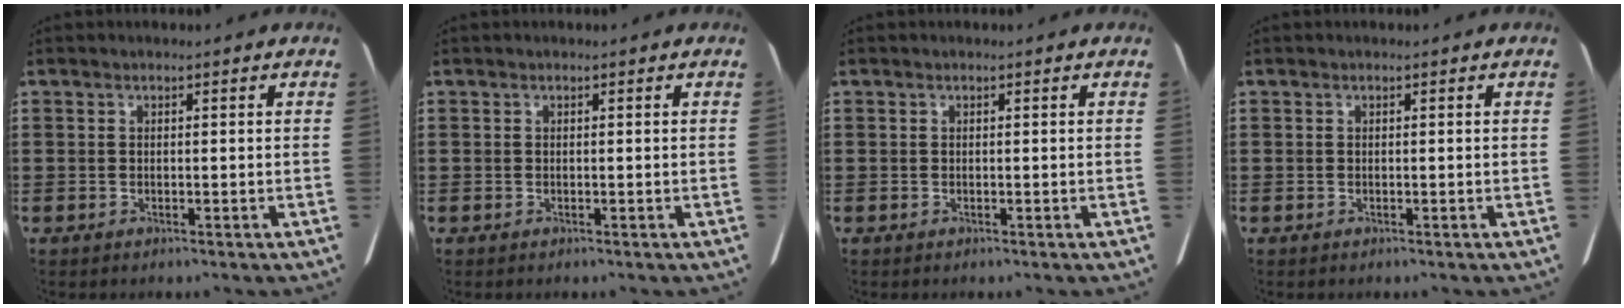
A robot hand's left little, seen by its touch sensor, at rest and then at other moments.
{"total": 0.0}
{"total": 0.0}
{"total": 0.0}